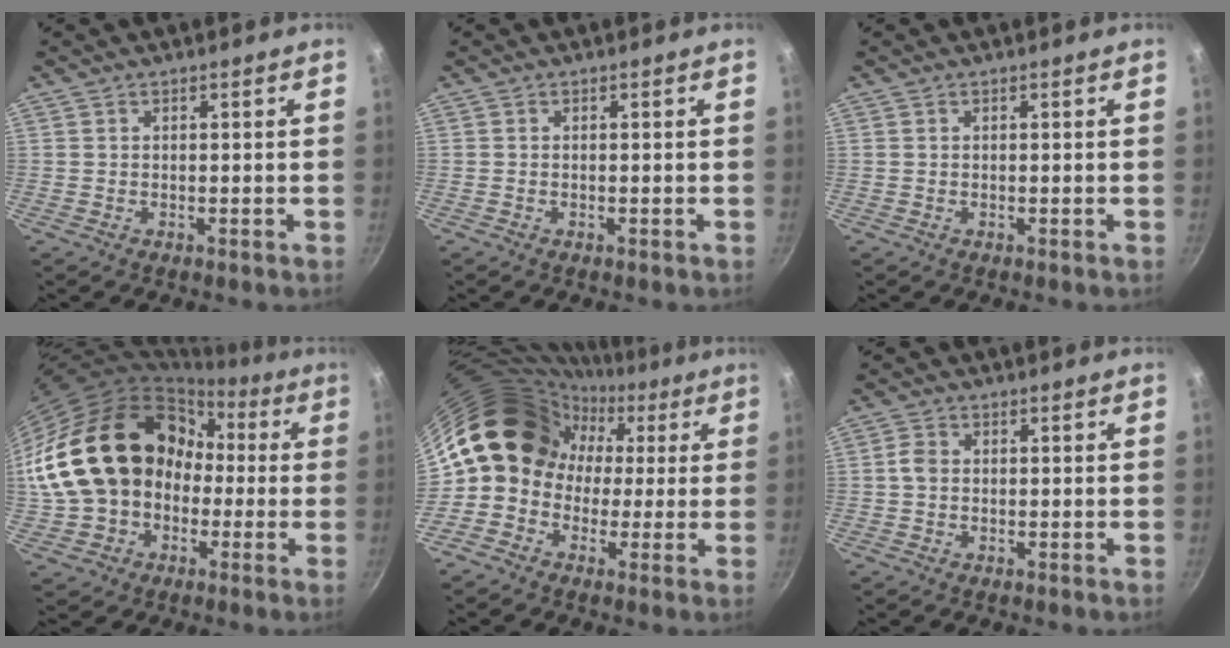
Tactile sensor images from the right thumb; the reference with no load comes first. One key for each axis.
{"total": 0.0}
{"total": 0.0}
{"total": 22.6, "fx": 0.1, "fy": 17.8, "fz": 14.0, "tx": -0.231, "ty": 0.072, "tz": 0.016}
{"total": 15.9, "fx": 0.5, "fy": 14.1, "fz": 7.4, "tx": -0.074, "ty": 0.058, "tz": -0.011}
{"total": 2.5, "fx": -0.1, "fy": 1.9, "fz": 1.5, "tx": -0.028, "ty": 0.008, "tz": -0.006}